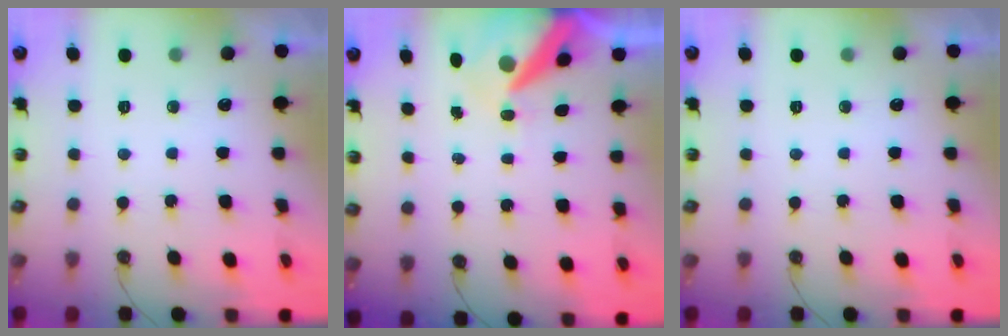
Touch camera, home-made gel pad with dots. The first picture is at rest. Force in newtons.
{"total": 11.7, "press": 11.6, "slide": 1.3}
{"total": 0.0}